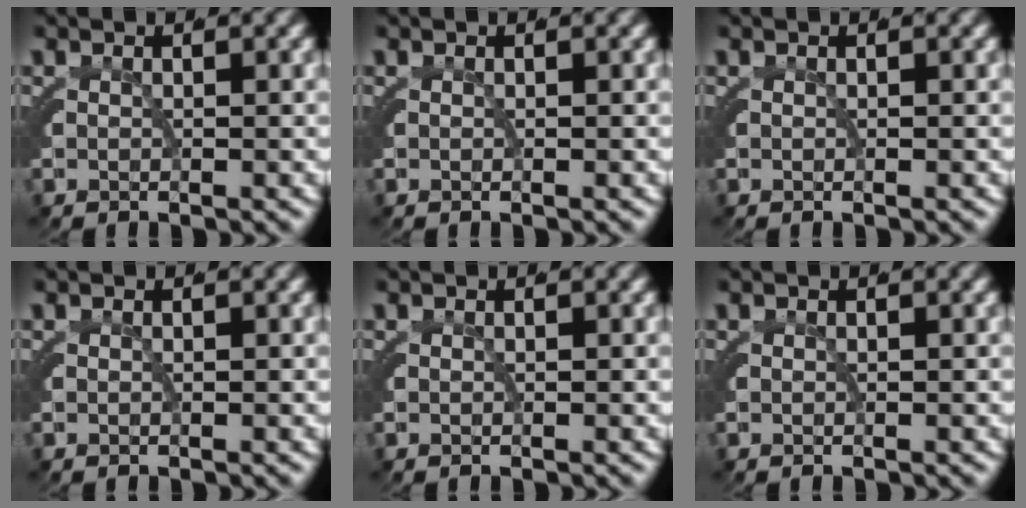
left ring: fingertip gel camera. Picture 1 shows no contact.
{"total": 0.0}
{"total": 0.0}
{"total": 0.0}
{"total": 0.0}
{"total": 0.0}